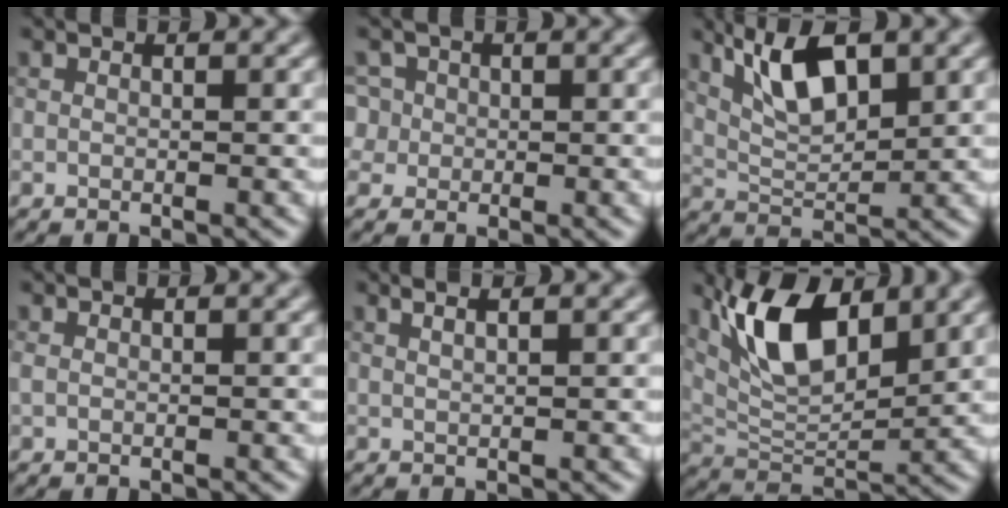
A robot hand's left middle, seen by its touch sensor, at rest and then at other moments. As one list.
[{"total": 2.7, "force": [0.9, 2.5, 0.4], "torque": [-0.014, 0.009, 0.024]}, {"total": 5.2, "force": [2.2, 2.0, 4.3], "torque": [-0.085, 0.006, 0.051]}, {"total": 0.0}, {"total": 2.0, "force": [1.2, 0.9, 1.3], "torque": [0.002, 0.015, -0.003]}, {"total": 8.0, "force": [3.7, 3.7, 6.1], "torque": [-0.117, 0.006, 0.074]}]